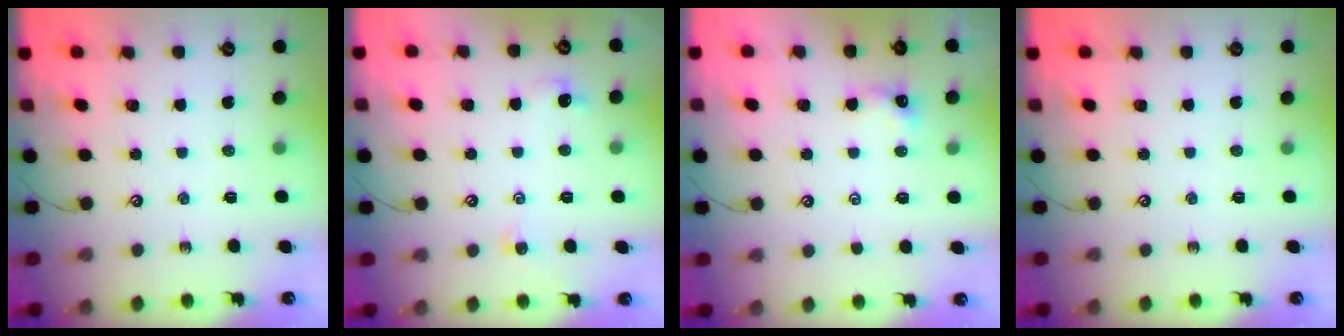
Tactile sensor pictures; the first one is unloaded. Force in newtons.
{"total": 1.5, "press": 1.4, "slide": 0.6}
{"total": 1.0, "press": 0.9, "slide": 0.4}
{"total": 0.0}